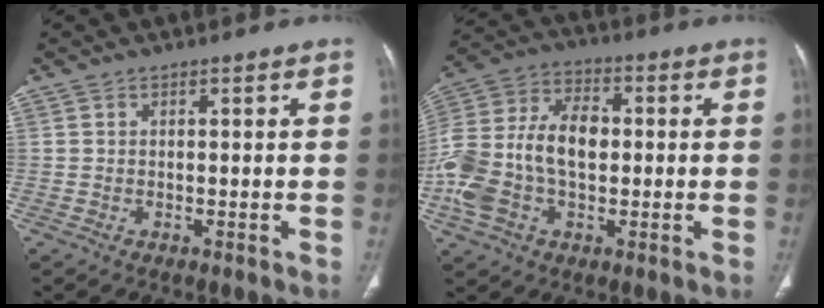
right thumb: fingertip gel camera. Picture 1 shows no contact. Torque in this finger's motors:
{"motor_torque": [2.58, 2.44, 1.65, -1.12, 0.24]}